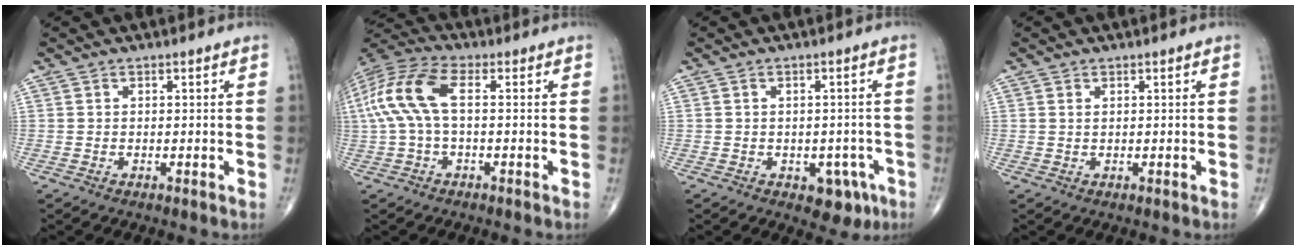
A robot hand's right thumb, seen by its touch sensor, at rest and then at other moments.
{"total": 12.4, "force": [0.9, 5.8, 11.0], "torque": [-0.260, 0.033, 0.013]}
{"total": 5.8, "force": [-2.5, 3.8, 3.6], "torque": [-0.016, 0.012, -0.027]}
{"total": 0.6, "force": [0.2, 0.3, 0.4], "torque": [-0.010, 0.002, 0.004]}